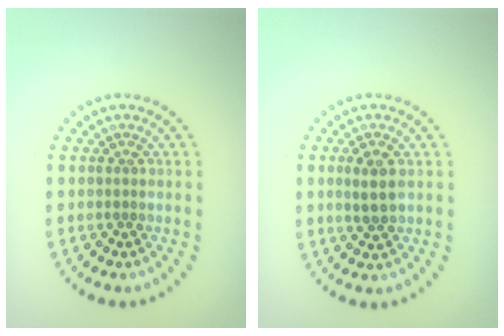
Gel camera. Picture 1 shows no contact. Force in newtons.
{"total": 1.8, "press": 1.7, "slide": 0.5}